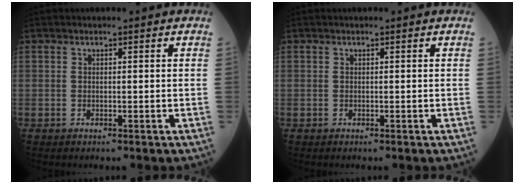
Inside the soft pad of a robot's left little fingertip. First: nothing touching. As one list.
[{"total": 0.0}]